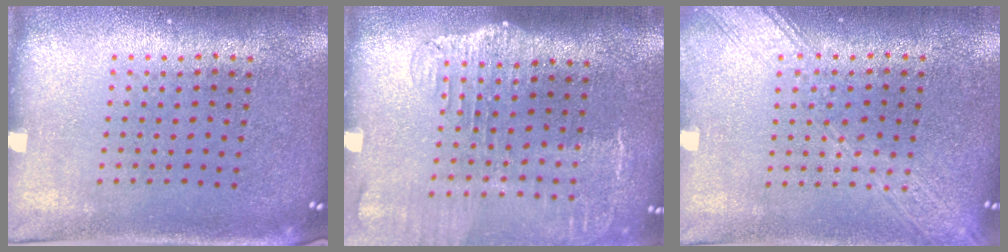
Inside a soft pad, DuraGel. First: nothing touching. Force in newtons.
{"total": 2.1, "press": 1.7, "slide": 1.2}
{"total": 2.0, "press": 2.0, "slide": 0.3}